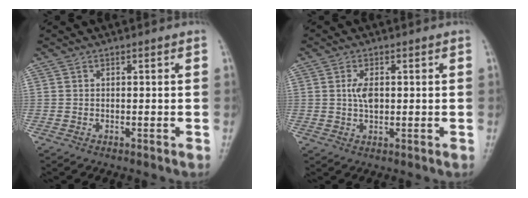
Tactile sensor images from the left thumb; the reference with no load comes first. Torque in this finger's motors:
{"motor_torque": [0.47, 0.42, 0.40, -0.01, 0.00]}